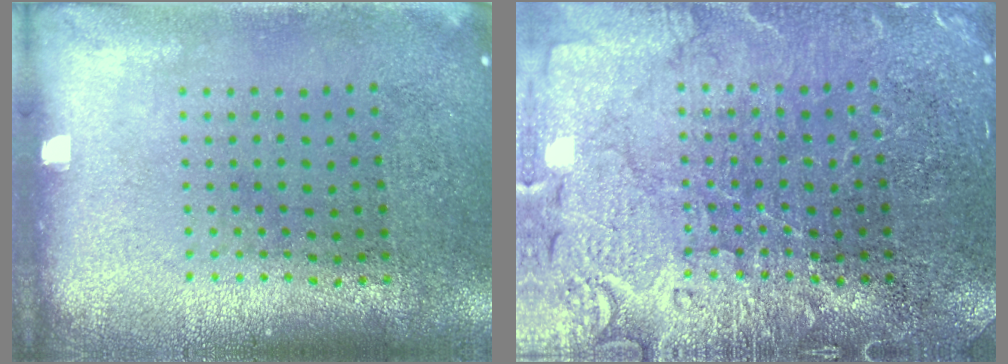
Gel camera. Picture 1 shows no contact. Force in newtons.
{"total": 5.2, "press": 5.2, "slide": 0.7}